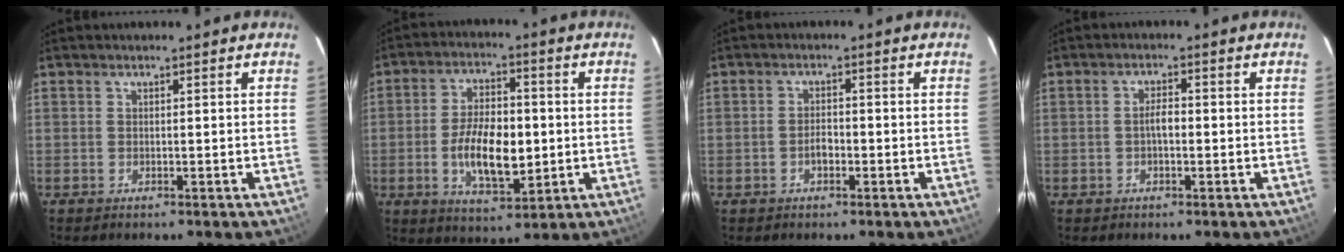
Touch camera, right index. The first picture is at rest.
{"total": 11.4, "force": [-1.6, 5.3, 10.0], "torque": [-0.191, -0.002, -0.022]}
{"total": 2.0, "force": [-1.0, 1.1, 1.3], "torque": [-0.026, 0.004, -0.018]}
{"total": 2.1, "force": [-0.4, 0.8, 1.9], "torque": [-0.038, 0.008, -0.009]}